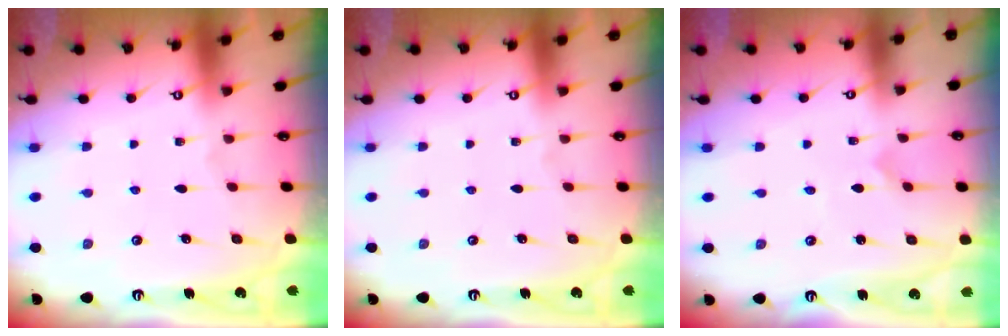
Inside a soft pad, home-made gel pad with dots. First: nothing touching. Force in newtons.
{"total": 0.0}
{"total": 0.0}